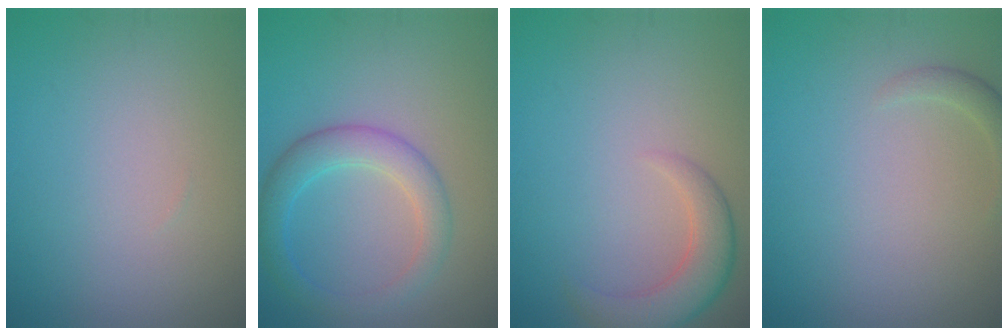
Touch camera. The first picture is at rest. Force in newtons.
{"total": 3.9, "press": 3.9, "slide": 0.3}
{"total": 3.7, "press": 3.7, "slide": 0.4}
{"total": 1.4, "press": 1.4, "slide": 0.1}